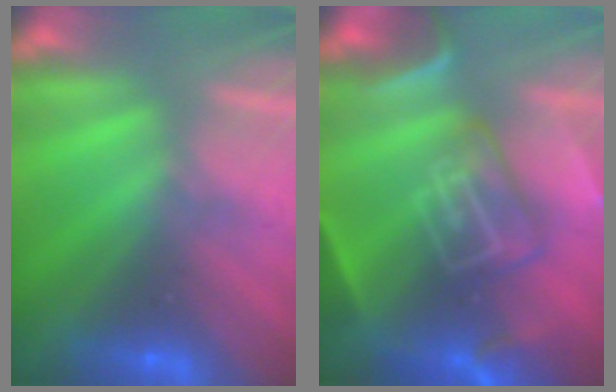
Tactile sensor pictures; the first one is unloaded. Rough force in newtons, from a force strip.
{"total": 7.8}